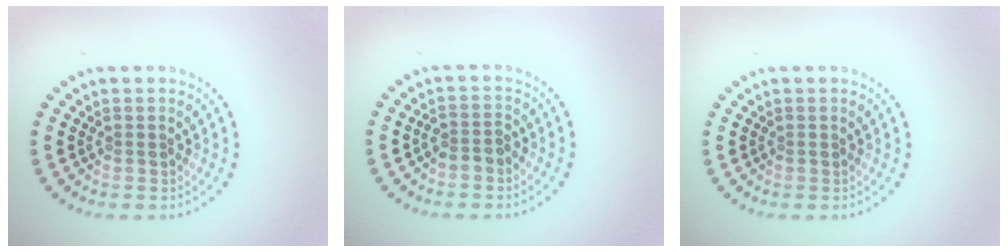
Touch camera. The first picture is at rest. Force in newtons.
{"total": 1.5, "press": 1.3, "slide": 0.7}
{"total": 0.0}